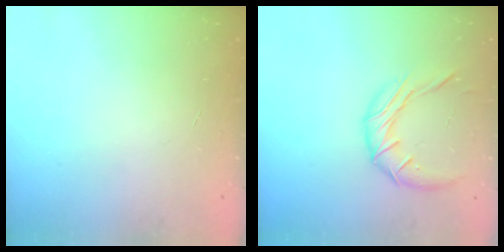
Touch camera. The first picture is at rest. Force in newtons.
{"total": 10.5, "press": 10.5, "slide": 0.8}